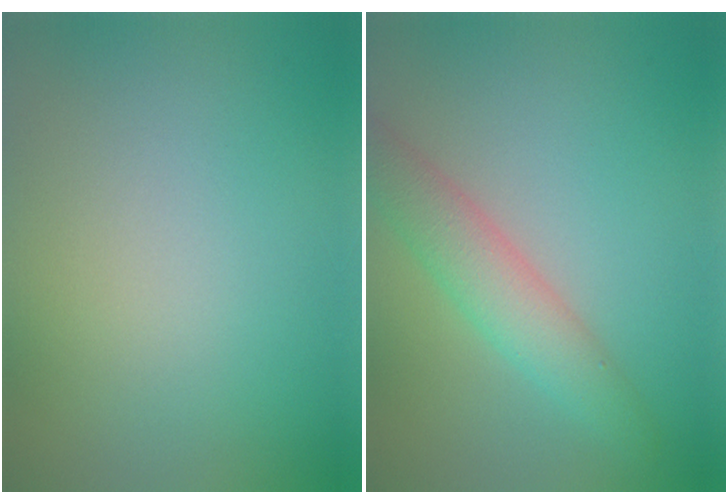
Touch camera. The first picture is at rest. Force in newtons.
{"total": 4.2, "press": 4.2, "slide": 0.1}